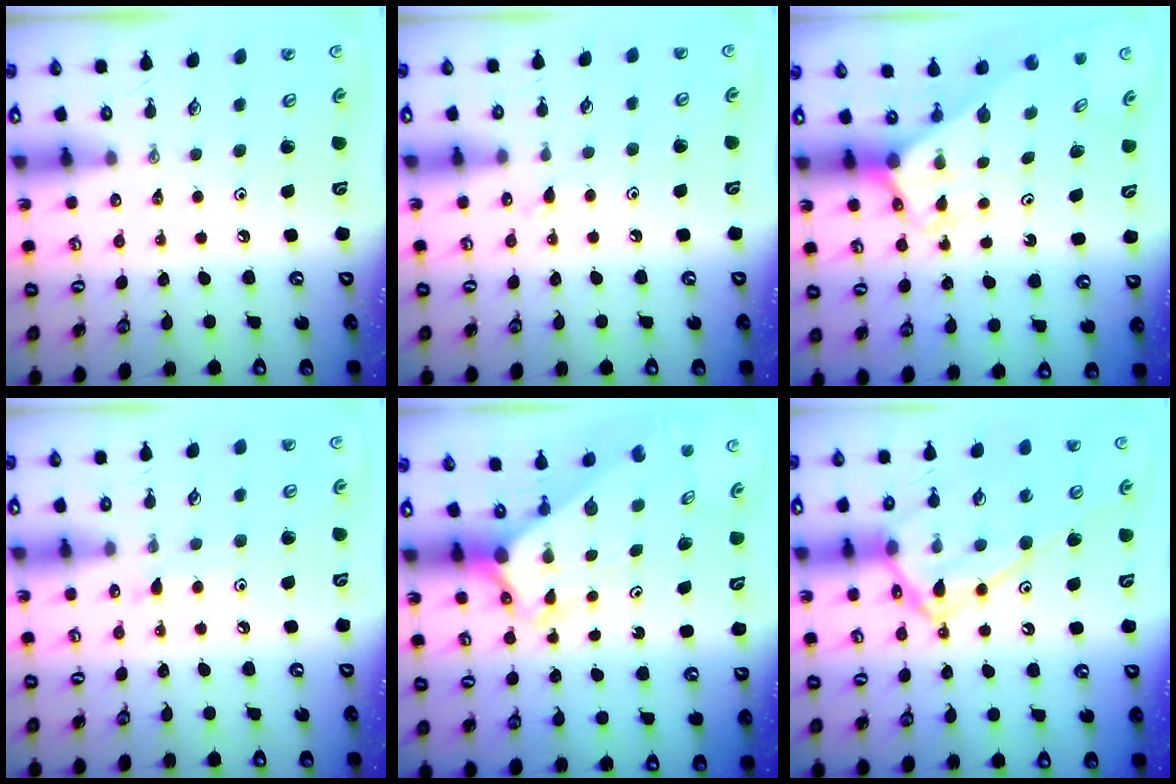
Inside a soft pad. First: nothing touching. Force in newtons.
{"total": 7.3, "press": 7.3, "slide": 0.7}
{"total": 2.5, "press": 2.5, "slide": 0.1}
{"total": 6.1, "press": 6.1, "slide": 0.7}
{"total": 2.7, "press": 2.7, "slide": 0.2}
{"total": 17.2, "press": 17.2, "slide": 1.4}